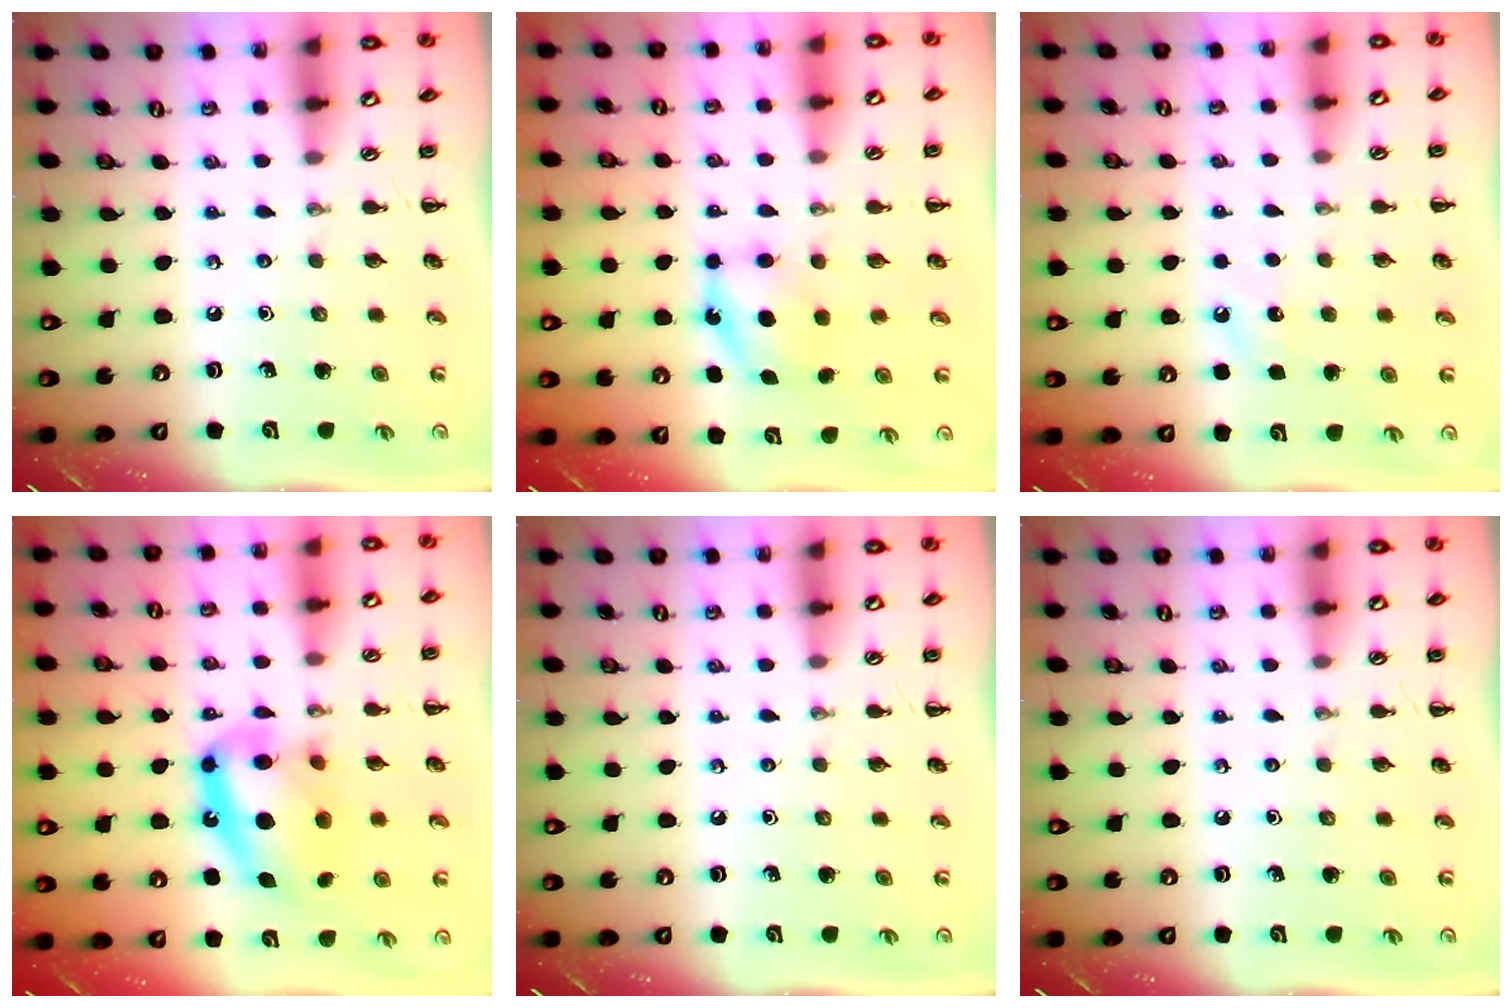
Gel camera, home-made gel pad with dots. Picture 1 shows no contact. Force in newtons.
{"total": 6.0, "press": 5.7, "slide": 1.7}
{"total": 4.9, "press": 4.7, "slide": 1.4}
{"total": 16.0, "press": 15.4, "slide": 4.4}
{"total": 0.0}
{"total": 0.0}